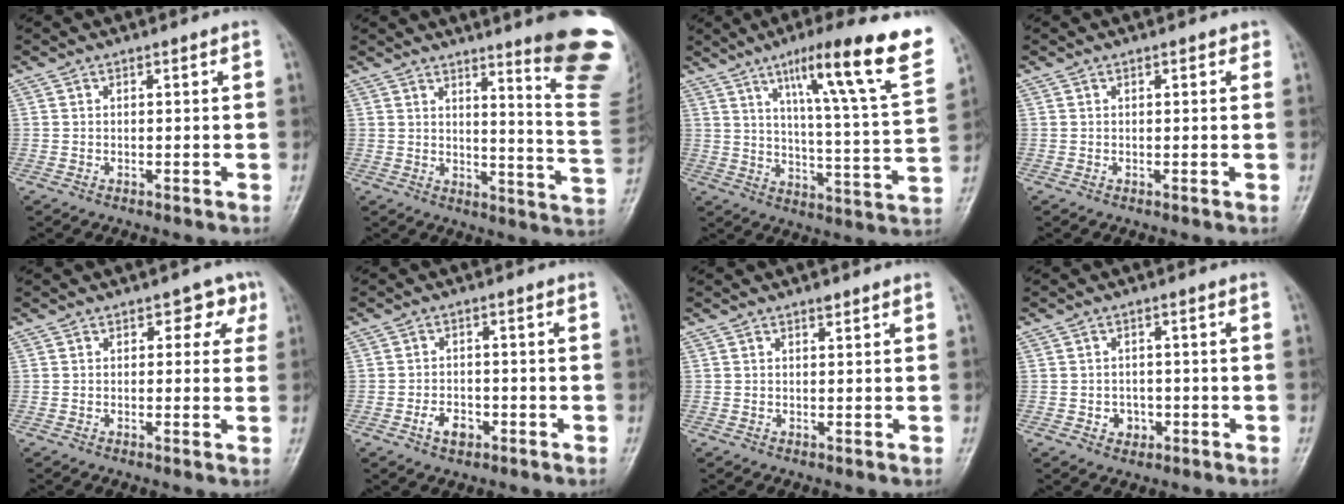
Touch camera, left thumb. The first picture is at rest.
{"total": 18.0, "force": [12.3, 1.6, 13.1], "torque": [-0.132, -0.103, 0.146]}
{"total": 22.6, "force": [12.2, 2.5, 18.8], "torque": [-0.251, -0.035, 0.178]}
{"total": 1.1, "force": [0.6, 0.6, 0.7], "torque": [-0.004, 0.000, 0.003]}
{"total": 3.9, "force": [1.5, 2.7, 2.4], "torque": [0.006, 0.000, 0.008]}
{"total": 3.8, "force": [-1.9, 2.4, 2.1], "torque": [-0.029, 0.012, -0.033]}
{"total": 1.0, "force": [0.7, 0.3, 0.5], "torque": [-0.008, -0.004, 0.010]}
{"total": 2.9, "force": [-1.1, 2.5, 1.0], "torque": [0.001, 0.006, -0.012]}